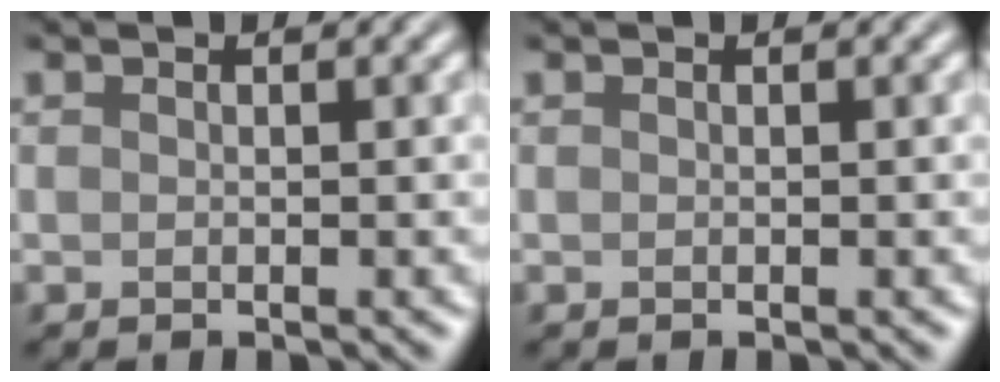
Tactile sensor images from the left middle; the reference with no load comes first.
{"total": 0.0}